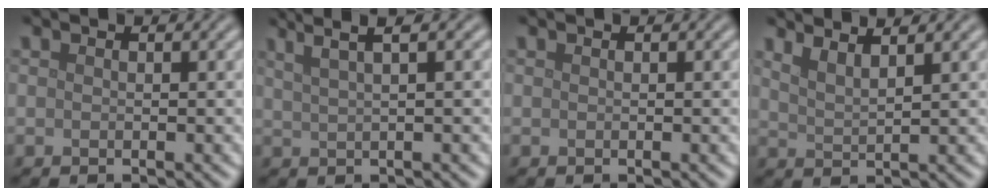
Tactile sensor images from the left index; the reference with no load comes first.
{"total": 5.0, "force": [3.4, 1.5, 3.4], "torque": [-0.042, 0.022, 0.023]}
{"total": 0.0}
{"total": 2.8, "force": [2.3, 0.6, 1.5], "torque": [-0.021, 0.008, 0.037]}